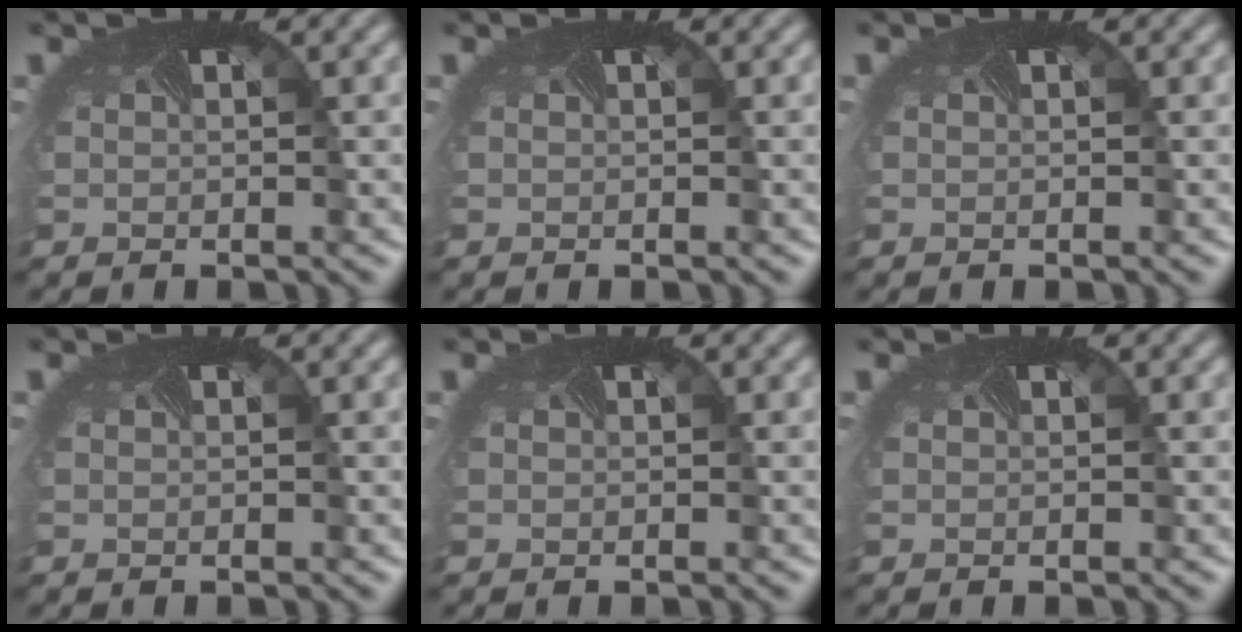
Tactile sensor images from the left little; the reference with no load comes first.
{"total": 0.0}
{"total": 0.0}
{"total": 0.0}
{"total": 0.0}
{"total": 0.0}